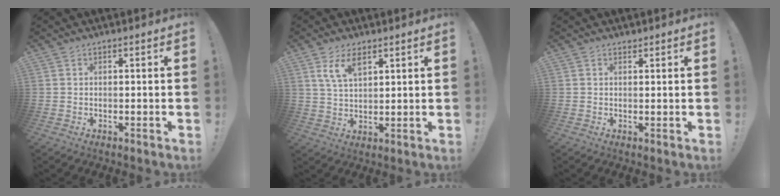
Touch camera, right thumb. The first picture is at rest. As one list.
[{"total": 7.5, "force": [4.3, 3.7, 4.9], "torque": [-0.097, -0.013, 0.078]}, {"total": 0.9, "force": [0.8, 0.3, -0.3], "torque": [0.015, -0.004, 0.015]}]